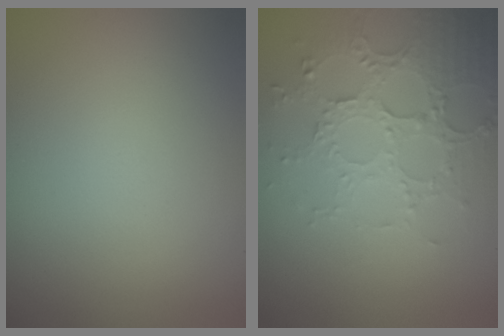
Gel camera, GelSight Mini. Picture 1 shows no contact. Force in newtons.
{"total": 4.5, "press": 3.5, "slide": 2.7}